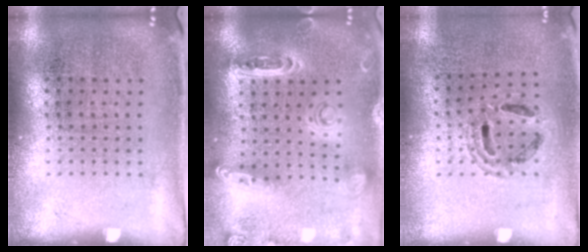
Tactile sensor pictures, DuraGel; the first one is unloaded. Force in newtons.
{"total": 1.2, "press": 1.2, "slide": 0.2}
{"total": 1.1, "press": 1.1, "slide": 0.3}